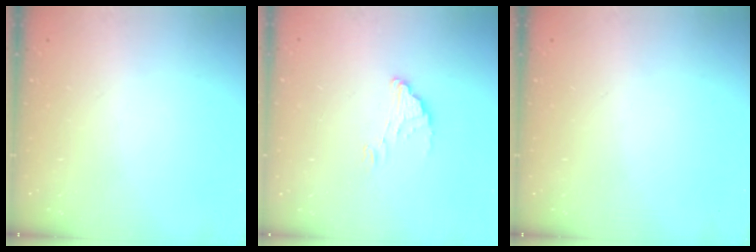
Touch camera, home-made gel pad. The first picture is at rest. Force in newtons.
{"total": 1.8, "press": 1.8, "slide": 0.0}
{"total": 0.0}